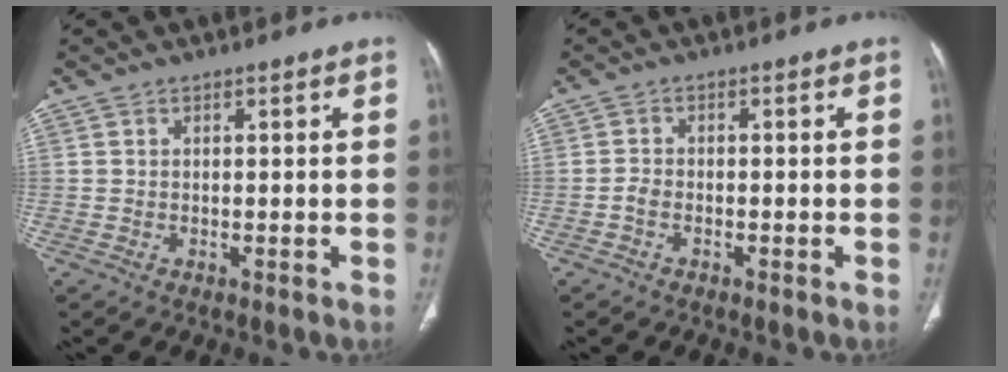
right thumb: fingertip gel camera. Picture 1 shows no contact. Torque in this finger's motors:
{"motor_torque": [-0.20, 0.11, 0.43, -0.15, -0.01]}